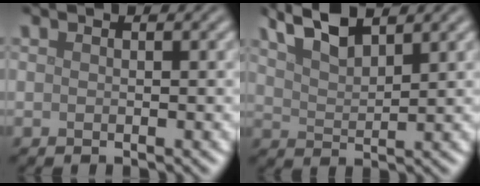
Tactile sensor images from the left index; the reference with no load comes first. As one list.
[{"total": 4.4, "force": [3.4, 1.2, 2.6], "torque": [-0.057, 0.009, 0.065]}]